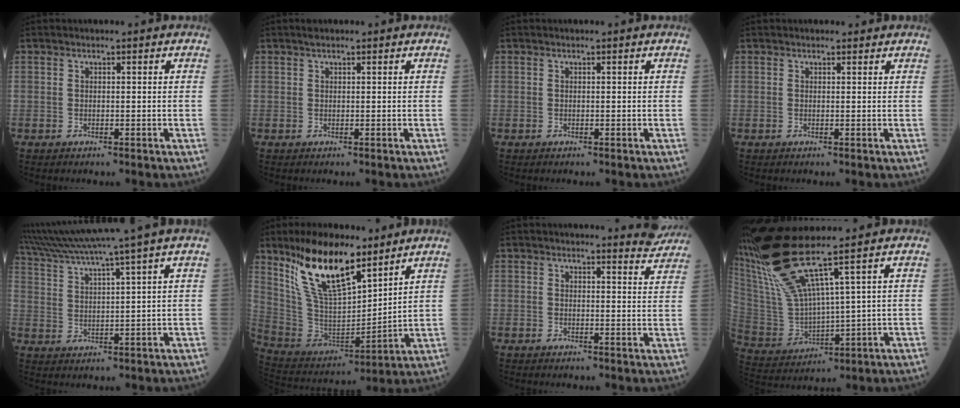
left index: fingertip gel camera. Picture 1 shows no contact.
{"total": 0.9, "force": [0.8, 0.3, 0.4], "torque": [-0.014, 0.009, 0.014]}
{"total": 0.0}
{"total": 0.9, "force": [0.8, 0.5, 0.0], "torque": [-0.006, 0.002, 0.008]}
{"total": 13.1, "force": [10.9, -2.9, 6.6], "torque": [-0.124, -0.006, 0.179]}
{"total": 15.9, "force": [11.0, 4.8, 10.5], "torque": [-0.196, -0.005, 0.218]}
{"total": 3.5, "force": [3.5, 0.2, -0.4], "torque": [0.005, -0.031, 0.023]}
{"total": 11.5, "force": [8.8, -1.5, 7.3], "torque": [-0.171, -0.010, 0.190]}